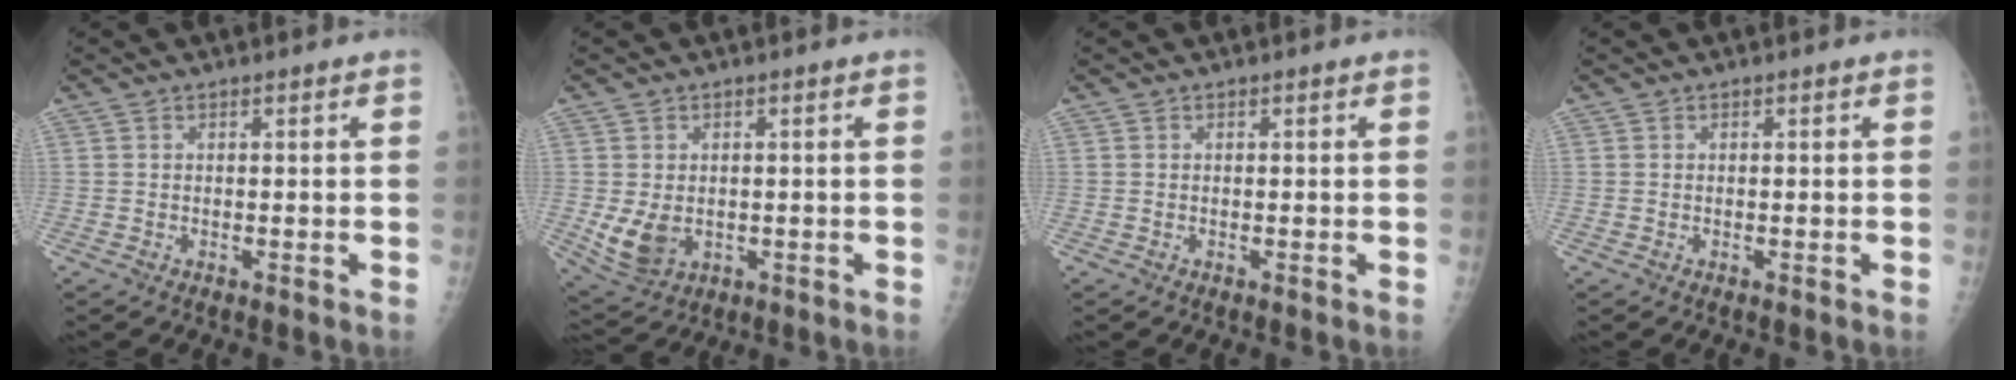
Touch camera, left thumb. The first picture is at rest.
{"total": 6.7, "force": [-0.7, 4.9, 4.4], "torque": [-0.077, -0.008, 0.004]}
{"total": 0.0}
{"total": 0.0}